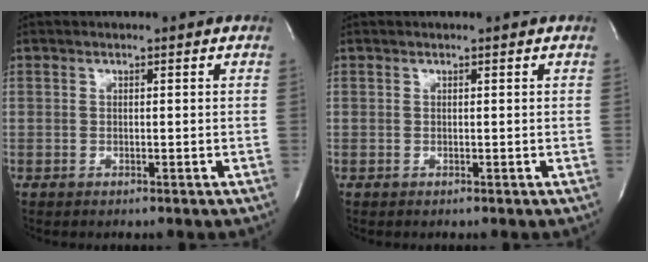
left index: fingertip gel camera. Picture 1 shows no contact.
{"total": 0.7, "force": [0.7, 0.0, 0.2], "torque": [-0.005, 0.006, 0.008]}